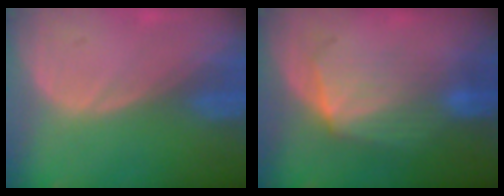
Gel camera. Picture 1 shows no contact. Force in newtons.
{"total": 7.1, "press": 6.5, "slide": 2.9}